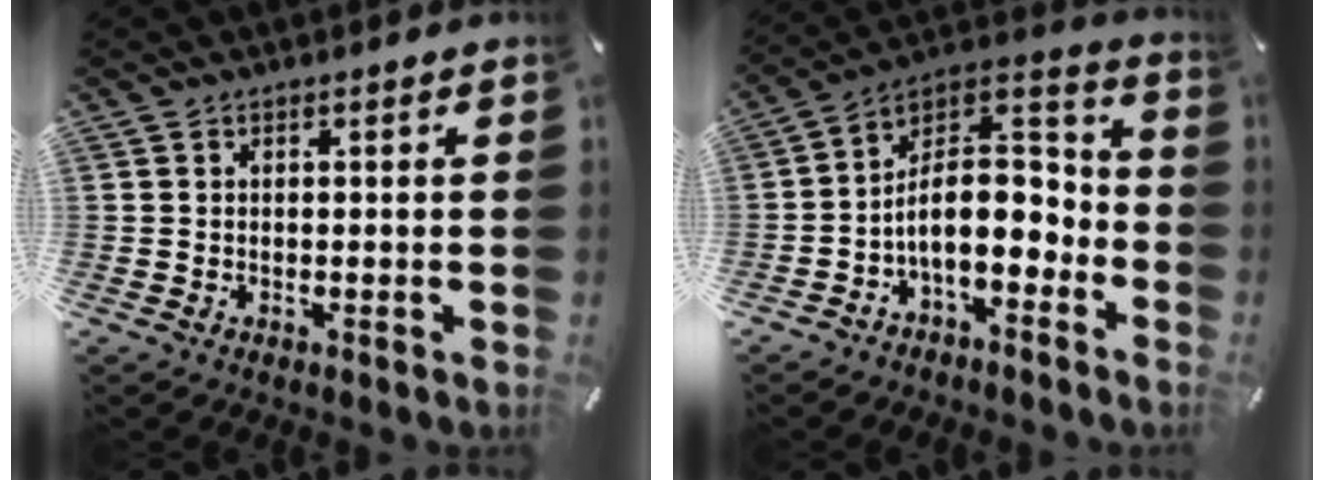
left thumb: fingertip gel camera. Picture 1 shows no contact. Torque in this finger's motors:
{"motor_torque": [0.10, 1.64, 1.55, 0.90, 0.20]}